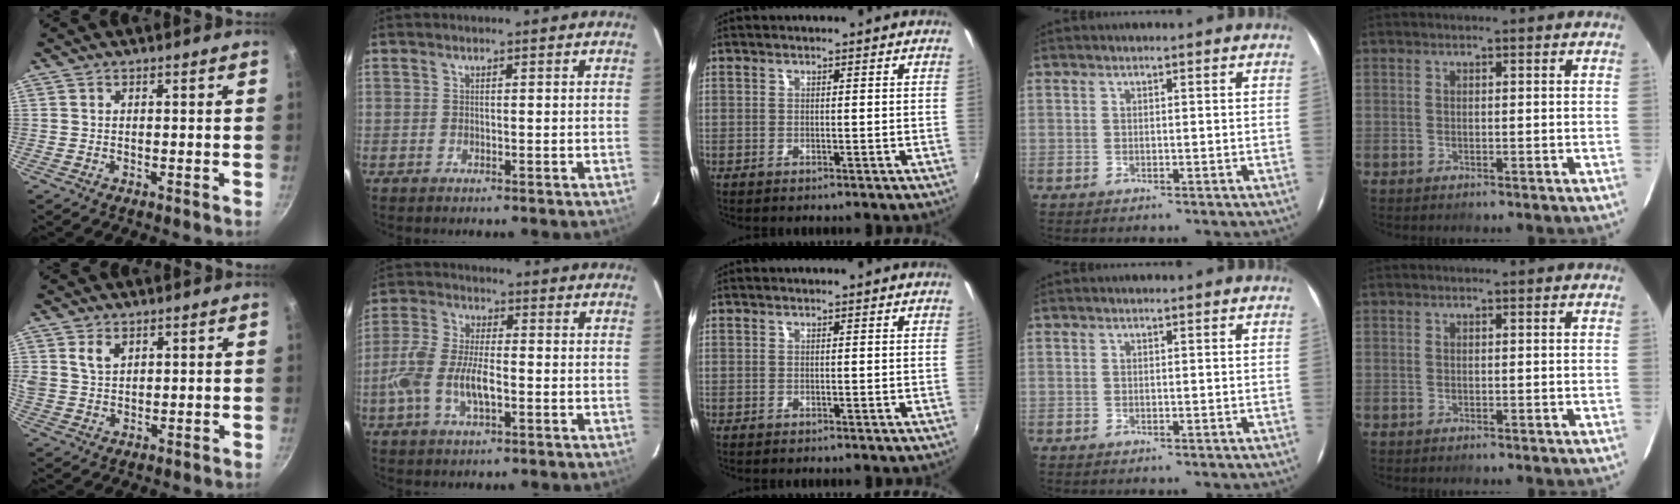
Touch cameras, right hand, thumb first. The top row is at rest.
{"thumb": {"total": 4.5, "force": [2.1, 3.0, 2.6], "torque": [-0.039, -0.007, 0.044]}, "index": {"total": 9.9, "force": [-2.9, 4.2, 8.5], "torque": [-0.184, 0.002, -0.055]}}